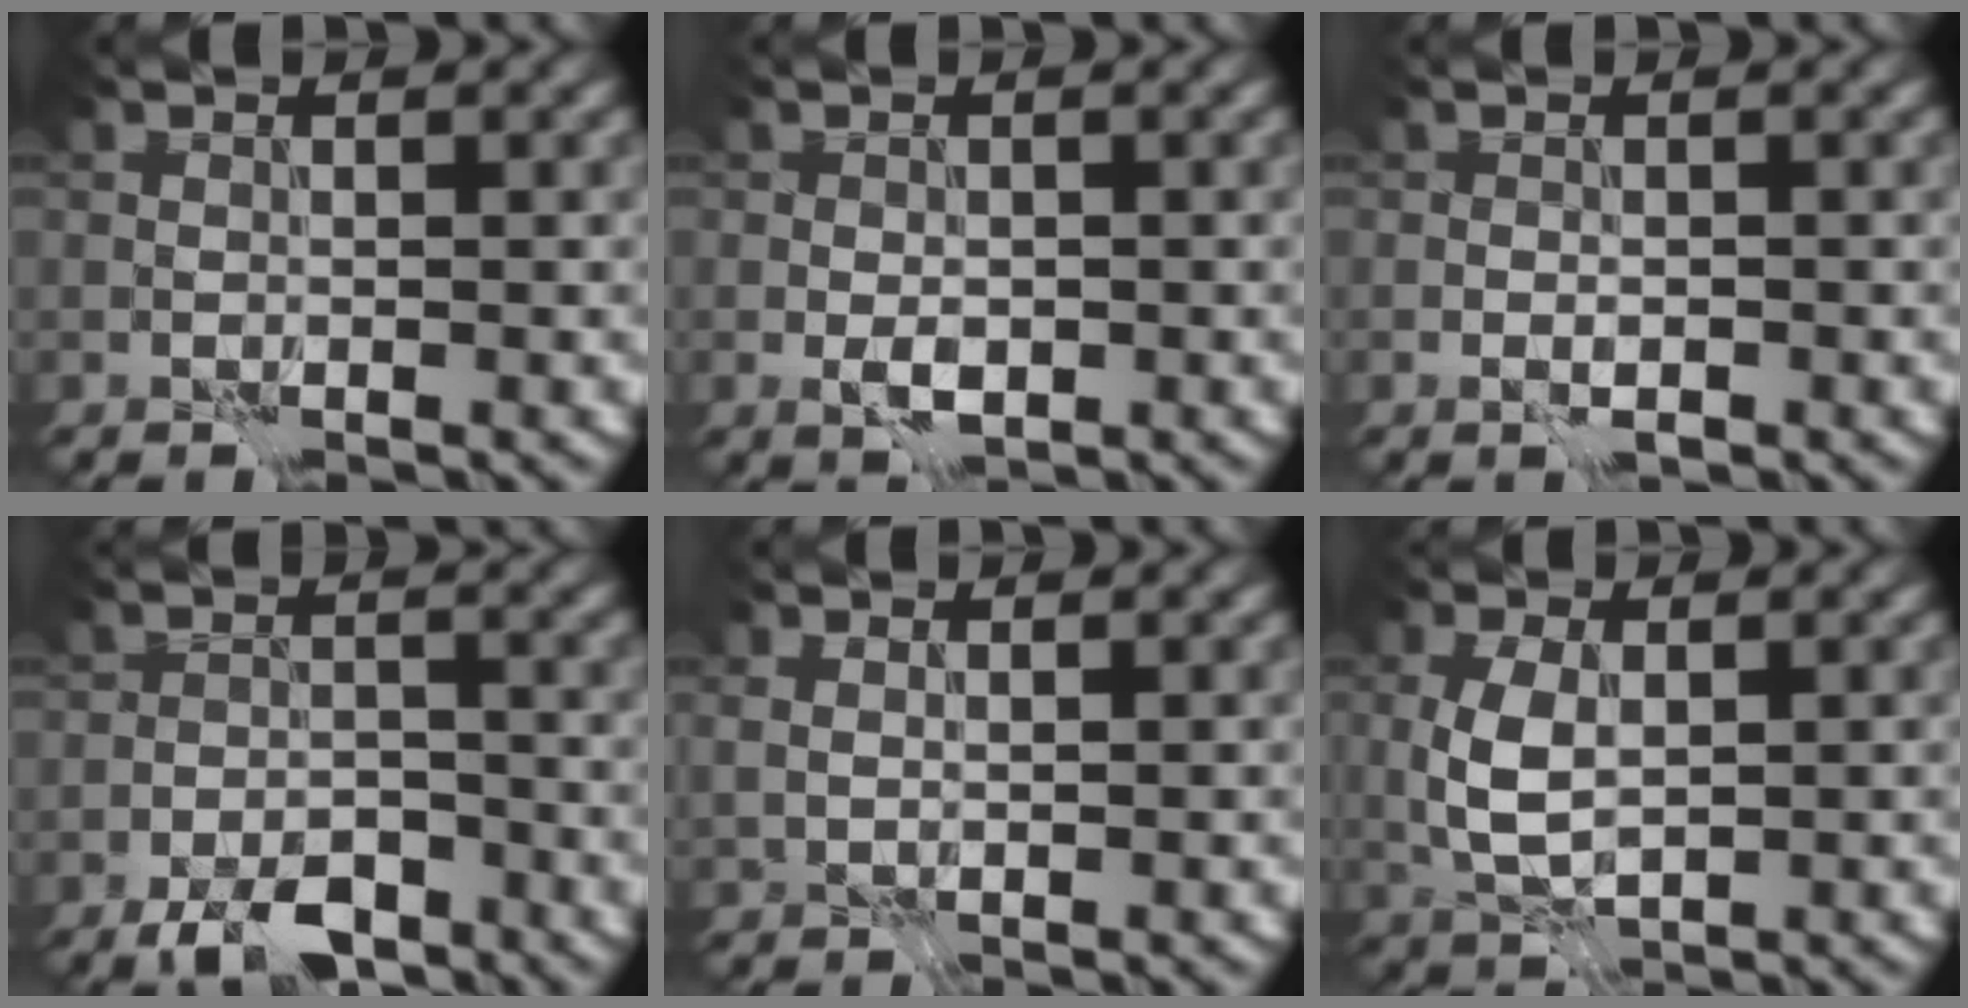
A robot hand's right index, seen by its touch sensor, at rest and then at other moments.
{"total": 1.7, "force": [-0.4, 1.1, 1.3], "torque": [-0.021, -0.004, -0.005]}
{"total": 0.9, "force": [-0.4, 0.5, 0.6], "torque": [-0.013, -0.001, -0.006]}
{"total": 5.1, "force": [-4.1, 1.8, 2.4], "torque": [-0.027, -0.002, -0.073]}
{"total": 1.0, "force": [0.6, 0.7, 0.4], "torque": [-0.007, -0.002, 0.018]}
{"total": 3.7, "force": [0.4, 2.1, 3.0], "torque": [-0.073, 0.003, 0.013]}